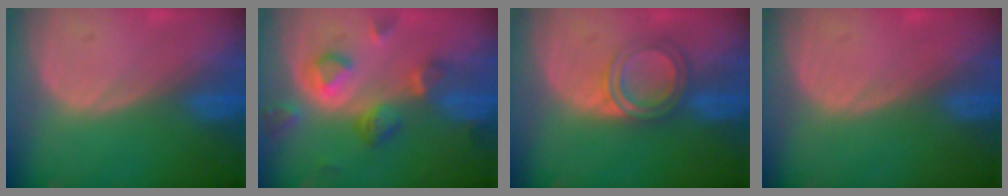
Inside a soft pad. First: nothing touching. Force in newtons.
{"total": 8.0, "press": 7.2, "slide": 3.5}
{"total": 4.6, "press": 4.6, "slide": 0.7}
{"total": 0.5, "press": 0.0, "slide": 0.5}